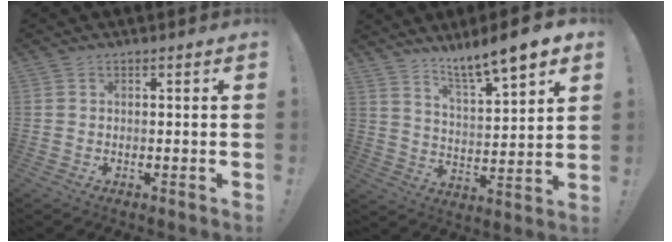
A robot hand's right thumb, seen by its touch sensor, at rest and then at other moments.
{"total": 10.6, "force": [9.1, 0.7, 5.4], "torque": [-0.093, -0.070, 0.152]}